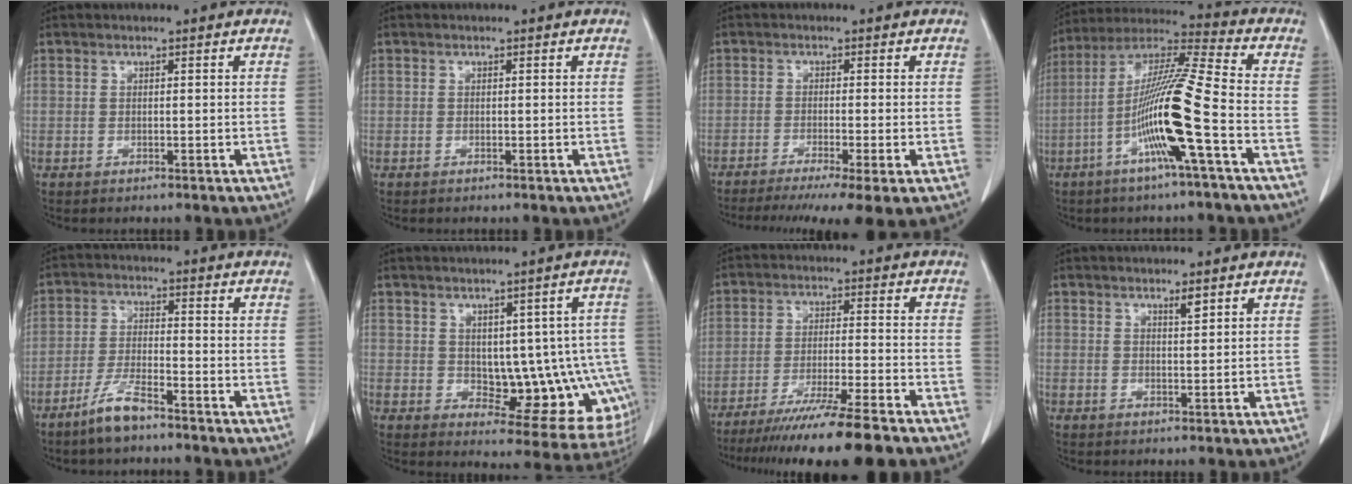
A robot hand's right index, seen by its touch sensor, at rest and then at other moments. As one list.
[{"total": 0.0}, {"total": 10.2, "force": [-7.4, 0.0, 7.1], "torque": [-0.096, -0.021, -0.115]}, {"total": 15.1, "force": [-4.7, -1.0, 14.3], "torque": [-0.275, 0.002, -0.099]}, {"total": 5.8, "force": [-4.5, 0.9, 3.6], "torque": [-0.080, -0.007, -0.089]}, {"total": 12.9, "force": [-0.7, 7.0, 10.8], "torque": [-0.104, 0.015, 0.008]}, {"total": 15.0, "force": [-12.1, -0.9, 8.8], "torque": [-0.141, -0.044, -0.194]}, {"total": 1.4, "force": [1.0, 0.1, 1.0], "torque": [-0.019, -0.005, 0.017]}]